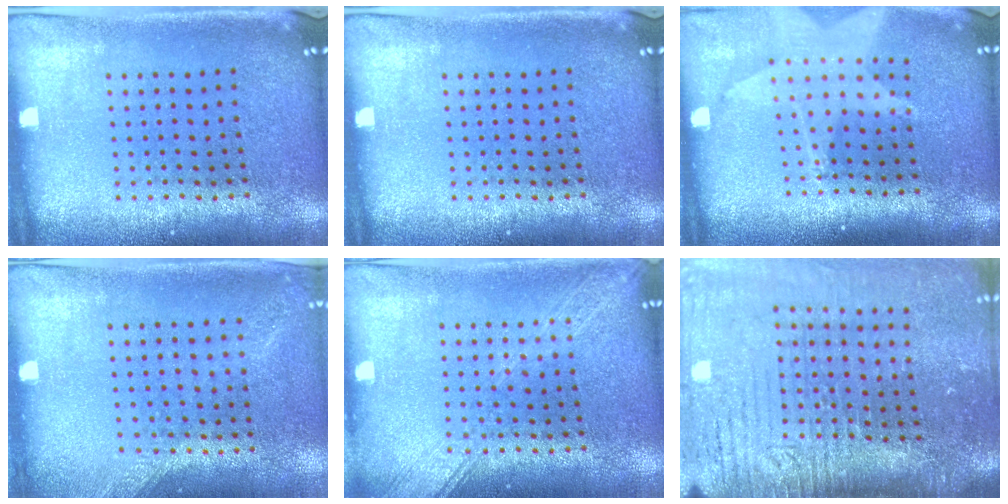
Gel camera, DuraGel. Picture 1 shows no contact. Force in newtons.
{"total": 0.0}
{"total": 2.0, "press": 1.5, "slide": 1.2}
{"total": 1.3, "press": 1.1, "slide": 0.6}
{"total": 1.7, "press": 1.7, "slide": 0.2}
{"total": 4.6, "press": 3.9, "slide": 2.4}